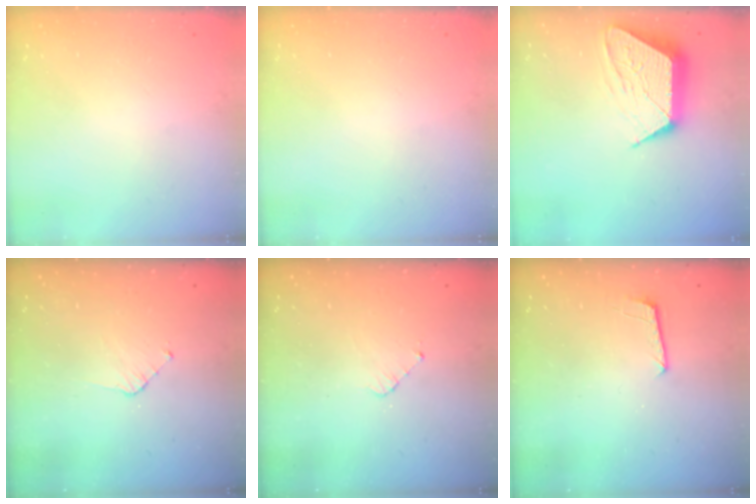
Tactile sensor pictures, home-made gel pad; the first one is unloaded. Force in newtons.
{"total": 0.0}
{"total": 12.6, "press": 12.6, "slide": 0.8}
{"total": 3.7, "press": 3.7, "slide": 0.3}
{"total": 3.0, "press": 3.0, "slide": 0.2}
{"total": 7.5, "press": 7.5, "slide": 0.7}